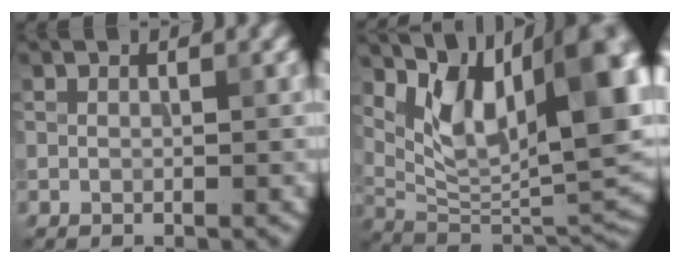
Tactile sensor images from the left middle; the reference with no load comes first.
{"total": 14.1, "force": [5.7, 6.1, 11.4], "torque": [-0.164, 0.000, 0.104]}